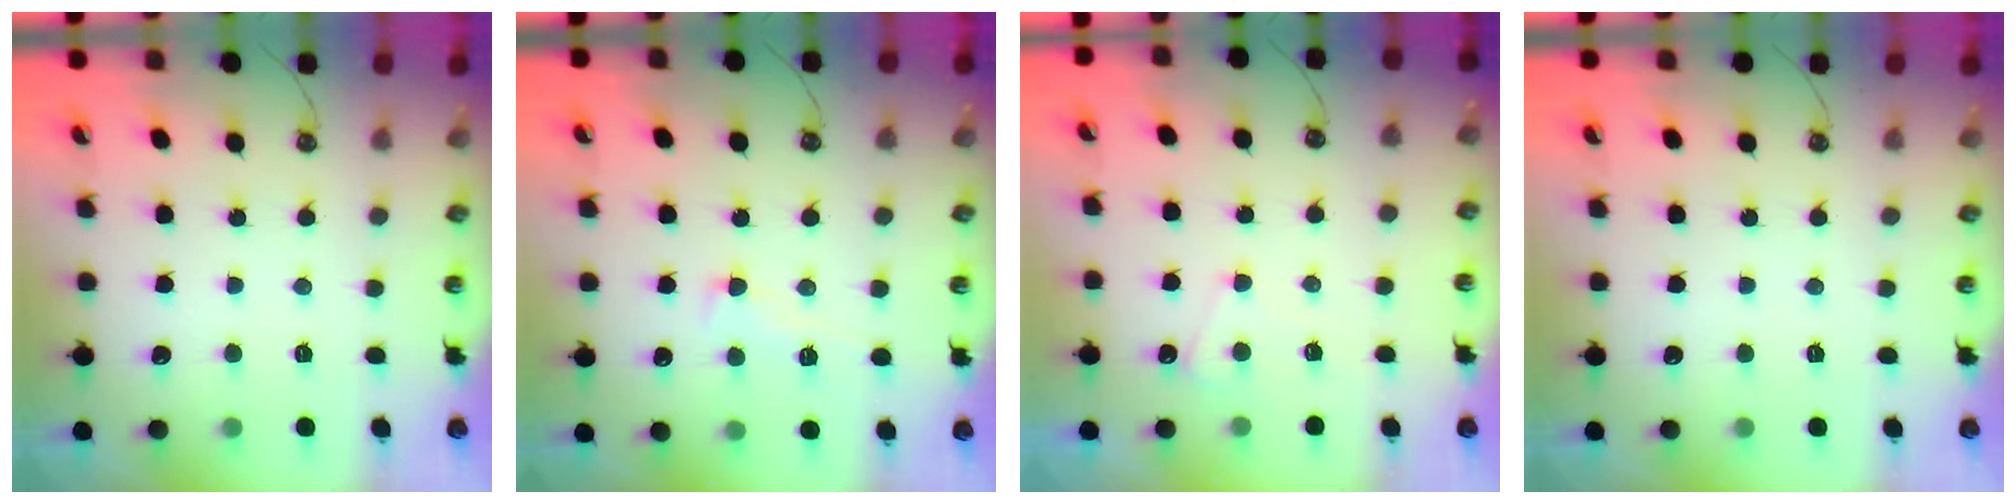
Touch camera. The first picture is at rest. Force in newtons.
{"total": 1.6, "press": 1.4, "slide": 0.7}
{"total": 2.2, "press": 2.2, "slide": 0.5}
{"total": 0.0}